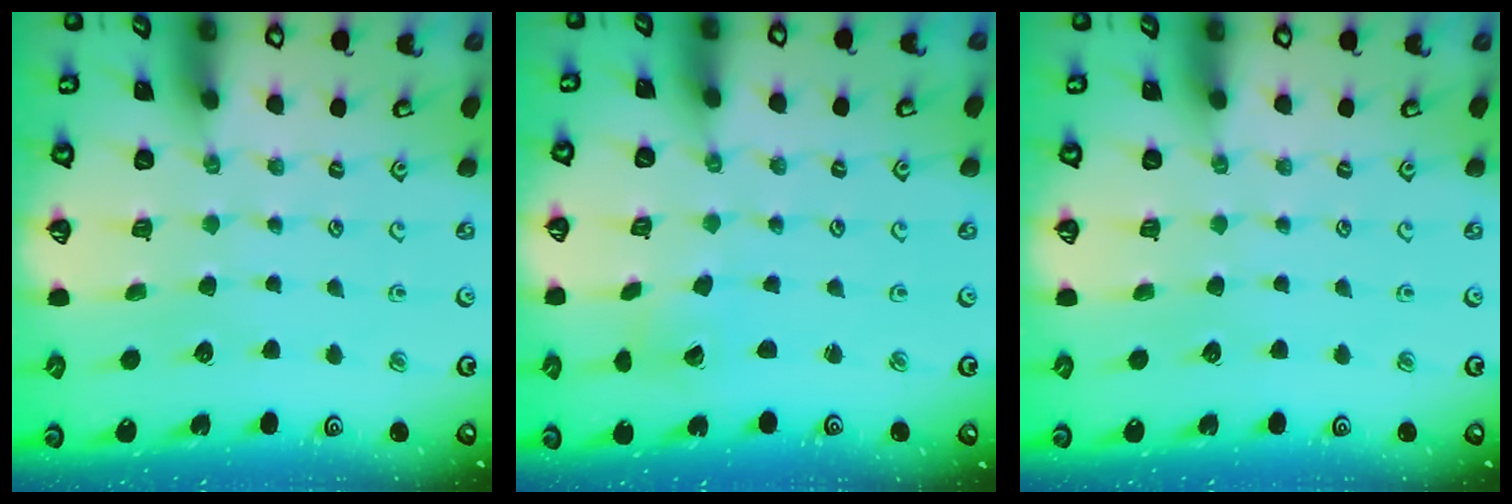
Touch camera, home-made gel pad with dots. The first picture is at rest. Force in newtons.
{"total": 2.6, "press": 2.6, "slide": 0.3}
{"total": 0.0}